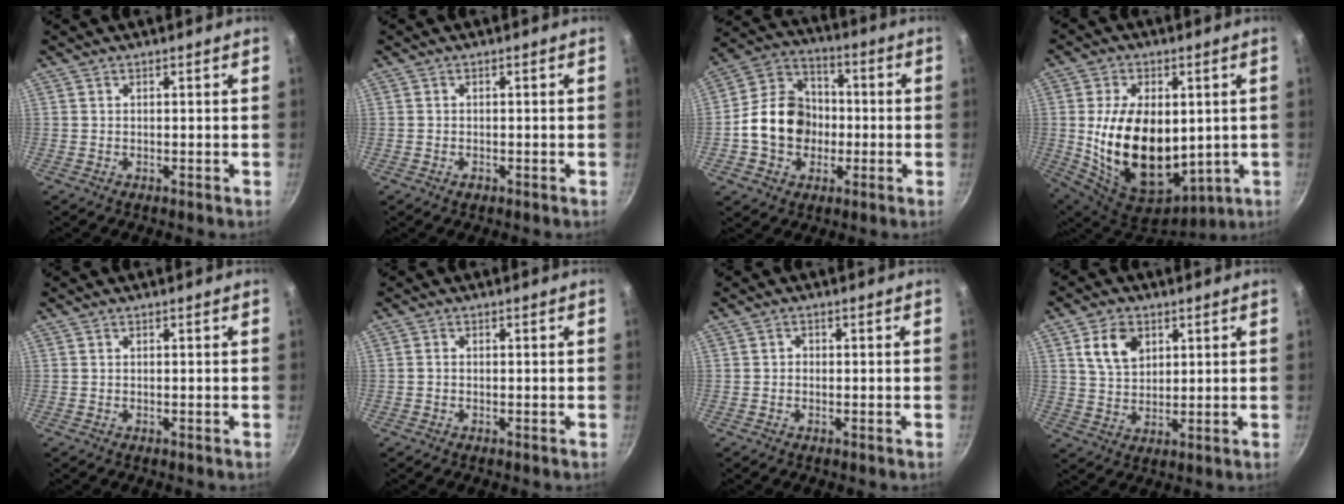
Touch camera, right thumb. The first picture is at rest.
{"total": 1.0, "force": [-0.6, 0.7, 0.5], "torque": [-0.007, 0.001, -0.009]}
{"total": 14.6, "force": [-1.9, 12.0, 8.0], "torque": [-0.112, 0.034, -0.044]}
{"total": 21.1, "force": [0.7, 13.5, 16.3], "torque": [-0.271, -0.026, 0.034]}
{"total": 0.0}
{"total": 0.7, "force": [-0.2, 0.6, 0.3], "torque": [-0.005, 0.002, -0.006]}
{"total": 0.9, "force": [-0.1, 0.8, 0.4], "torque": [-0.005, 0.004, -0.004]}
{"total": 7.8, "force": [3.2, 5.4, 4.6], "torque": [-0.067, -0.010, 0.061]}